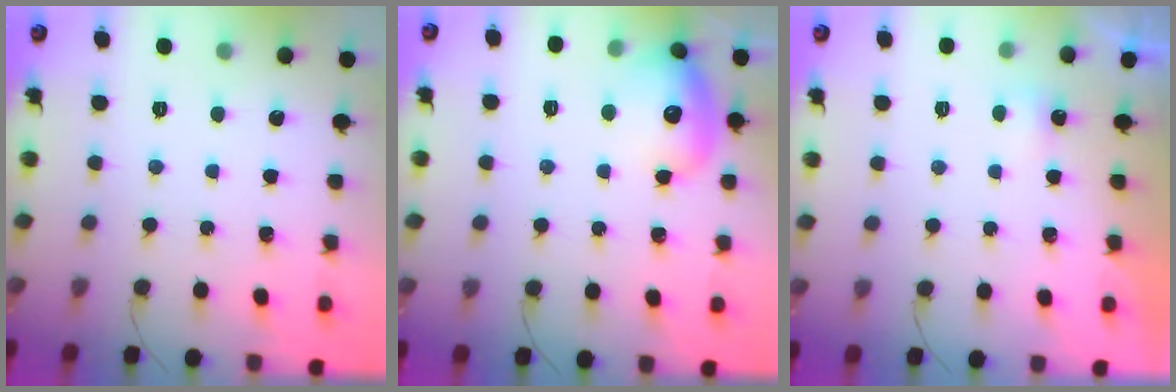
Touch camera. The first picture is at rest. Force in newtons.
{"total": 15.6, "press": 15.5, "slide": 1.5}
{"total": 1.6, "press": 1.5, "slide": 0.6}